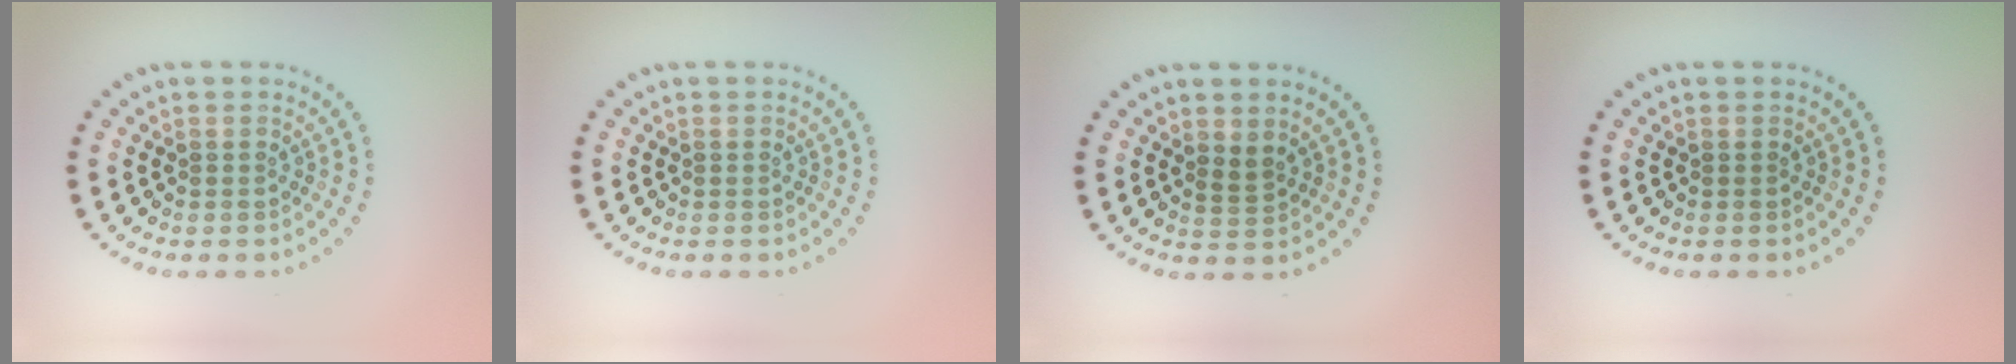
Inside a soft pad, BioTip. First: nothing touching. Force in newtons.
{"total": 0.0}
{"total": 1.3, "press": 1.0, "slide": 0.9}
{"total": 0.0}